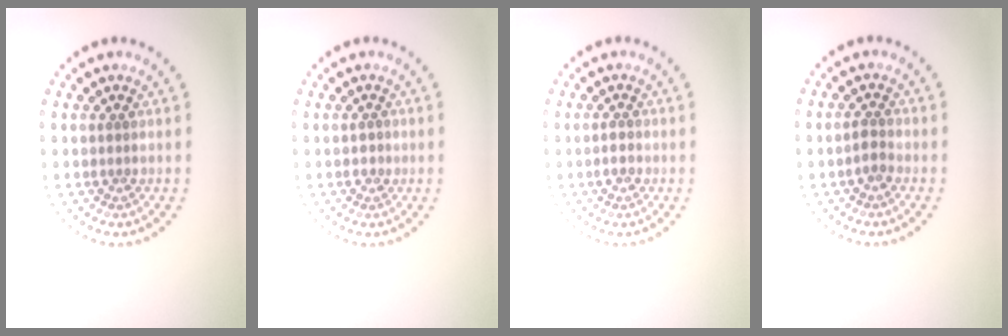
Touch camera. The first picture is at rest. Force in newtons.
{"total": 0.9, "press": 0.8, "slide": 0.2}
{"total": 1.0, "press": 1.0, "slide": 0.3}
{"total": 1.2, "press": 1.1, "slide": 0.6}